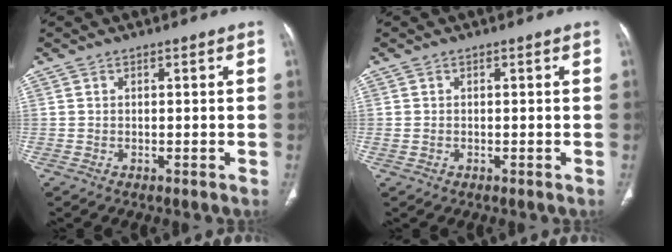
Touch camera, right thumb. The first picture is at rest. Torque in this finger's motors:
{"motor_torque": [-0.12, 0.20, 0.22, -0.33, -0.03]}